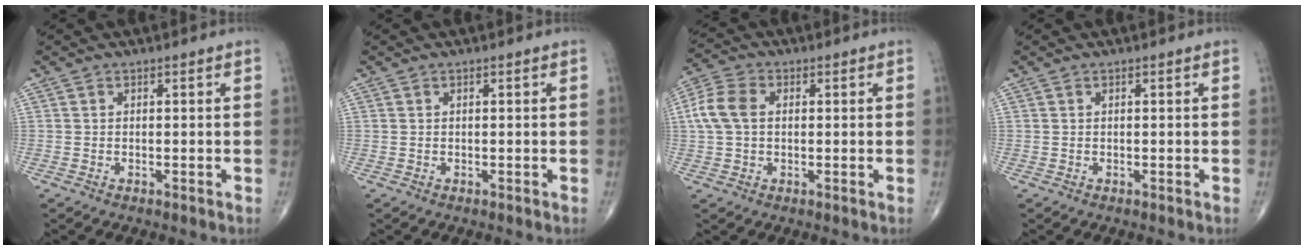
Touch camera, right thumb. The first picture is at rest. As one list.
[{"total": 0.0}, {"total": 7.2, "force": [0.9, 5.0, 5.1], "torque": [-0.117, 0.019, 0.013]}, {"total": 0.0}]